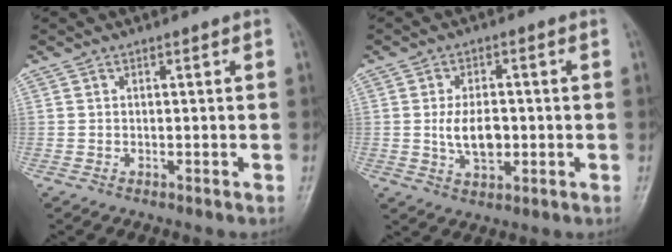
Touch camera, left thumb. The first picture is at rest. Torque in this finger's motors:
{"motor_torque": [0.83, 0.98, 0.47, 0.00, 0.06]}